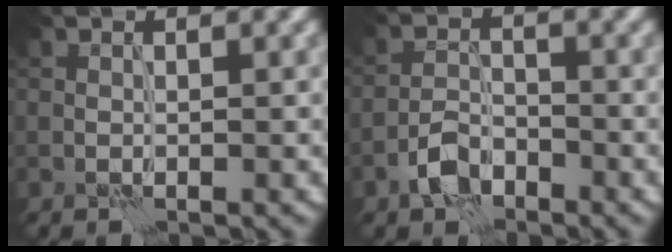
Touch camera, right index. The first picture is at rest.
{"total": 3.0, "force": [-2.1, 1.6, 1.6], "torque": [-0.027, 0.007, -0.047]}